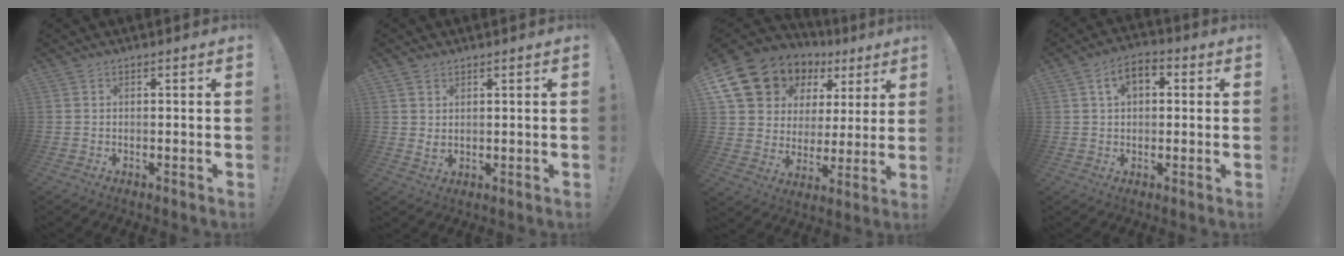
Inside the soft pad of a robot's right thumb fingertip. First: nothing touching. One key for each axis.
{"total": 2.8, "fx": 1.8, "fy": 1.7, "fz": 1.4, "tx": -0.017, "ty": -0.009, "tz": 0.033}
{"total": 15.3, "fx": 9.4, "fy": 10.8, "fz": 5.4, "tx": -0.095, "ty": -0.056, "tz": 0.196}
{"total": 6.8, "fx": 1.9, "fy": 4.6, "fz": 4.7, "tx": -0.065, "ty": 0.004, "tz": 0.031}